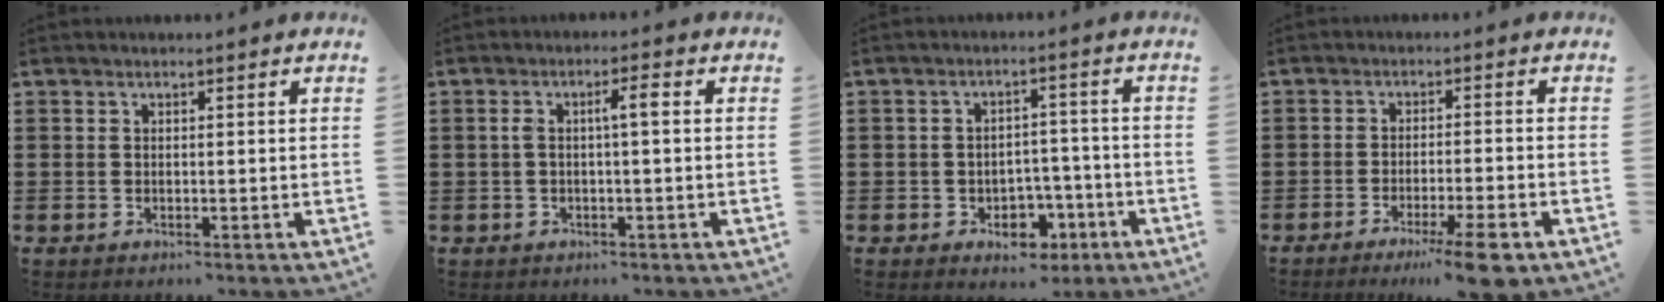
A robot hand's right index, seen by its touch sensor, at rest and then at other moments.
{"total": 3.0, "force": [0.0, 0.3, 3.0], "torque": [-0.057, 0.003, -0.003]}
{"total": 4.8, "force": [-2.4, 3.6, 2.1], "torque": [-0.033, 0.009, -0.045]}
{"total": 6.1, "force": [-4.4, 0.0, 4.3], "torque": [-0.065, -0.009, -0.073]}